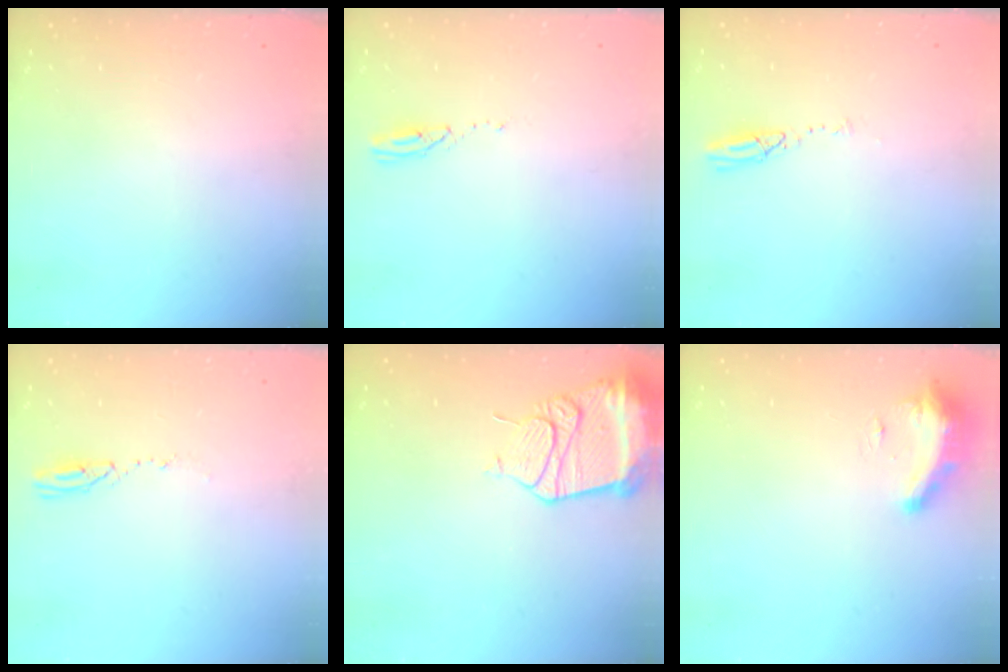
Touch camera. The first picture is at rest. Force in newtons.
{"total": 3.4, "press": 3.3, "slide": 0.3}
{"total": 3.6, "press": 3.6, "slide": 0.2}
{"total": 4.1, "press": 4.1, "slide": 0.4}
{"total": 14.5, "press": 14.4, "slide": 1.7}
{"total": 8.8, "press": 8.7, "slide": 0.8}